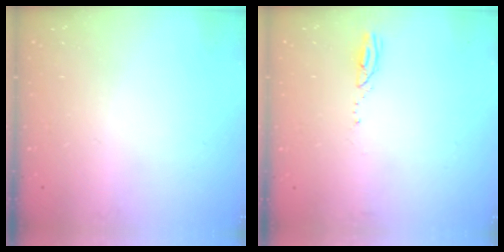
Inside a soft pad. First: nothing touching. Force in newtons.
{"total": 2.4, "press": 2.4, "slide": 0.3}